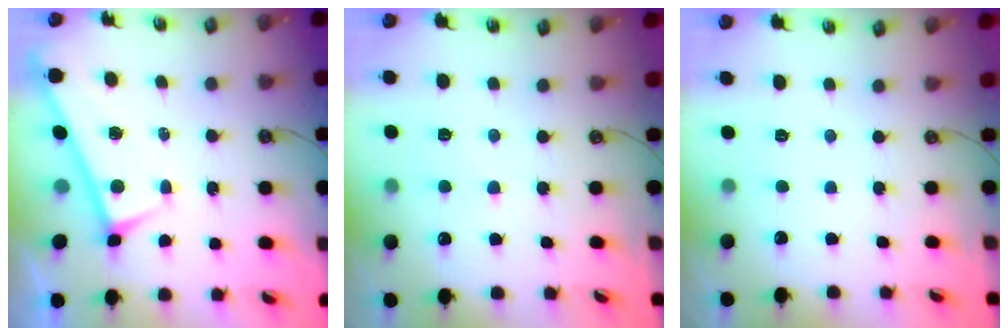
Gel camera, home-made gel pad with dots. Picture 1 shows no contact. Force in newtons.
{"total": 3.0, "press": 3.0, "slide": 0.5}
{"total": 0.0}